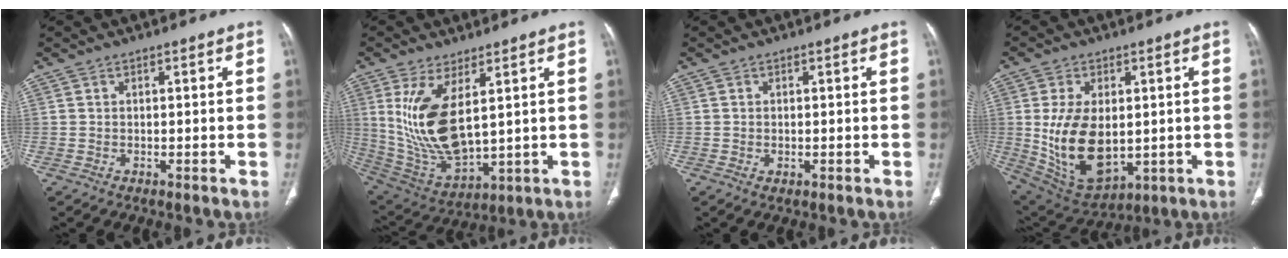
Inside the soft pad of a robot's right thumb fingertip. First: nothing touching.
{"total": 15.3, "force": [4.1, 6.7, 13.2], "torque": [-0.260, -0.029, 0.106]}
{"total": 0.9, "force": [-0.2, 0.6, 0.6], "torque": [-0.014, -0.001, 0.000]}
{"total": 15.9, "force": [-0.1, 9.5, 12.8], "torque": [-0.221, -0.010, 0.028]}